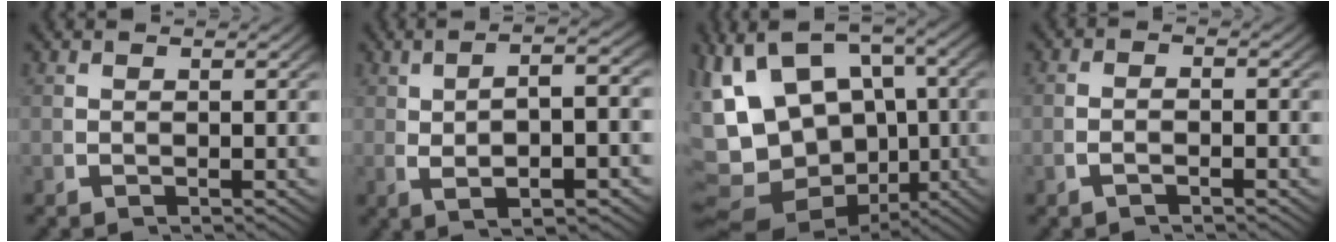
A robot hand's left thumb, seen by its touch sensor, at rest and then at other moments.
{"total": 5.7, "force": [0.1, 2.0, 5.4], "torque": [-0.086, 0.007, 0.011]}
{"total": 15.9, "force": [-1.8, 12.2, 10.0], "torque": [-0.214, -0.059, -0.001]}
{"total": 1.0, "force": [-0.8, 0.3, 0.5], "torque": [-0.014, -0.002, -0.017]}